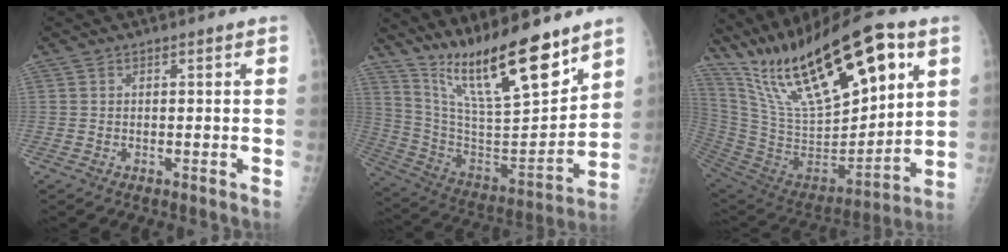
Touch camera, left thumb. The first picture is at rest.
{"total": 21.6, "force": [15.9, 4.3, 13.9], "torque": [-0.207, -0.082, 0.291]}
{"total": 30.8, "force": [16.2, 11.4, 23.5], "torque": [-0.389, -0.032, 0.295]}